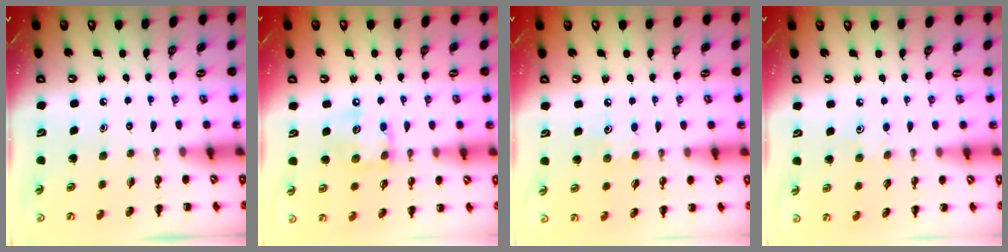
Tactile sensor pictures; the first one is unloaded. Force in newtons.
{"total": 10.3, "press": 10.2, "slide": 0.8}
{"total": 5.8, "press": 5.6, "slide": 1.7}
{"total": 4.4, "press": 4.3, "slide": 1.0}